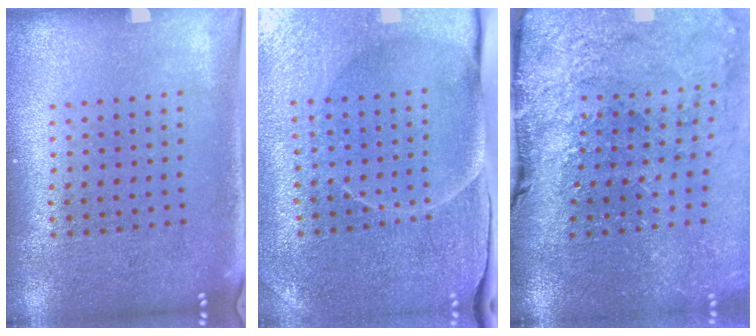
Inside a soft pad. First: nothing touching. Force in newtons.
{"total": 3.6, "press": 3.6, "slide": 0.6}
{"total": 4.6, "press": 3.6, "slide": 2.9}